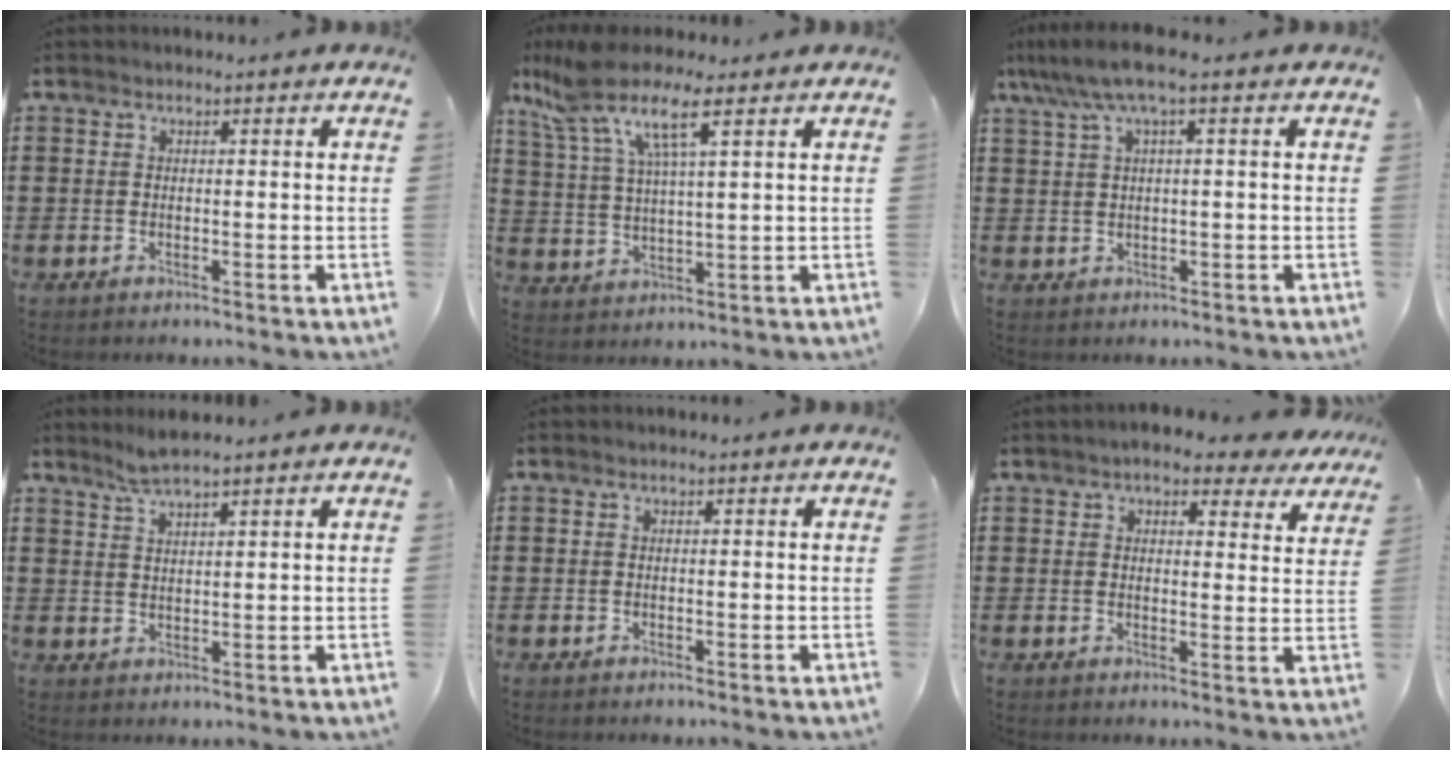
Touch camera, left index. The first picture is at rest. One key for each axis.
{"total": 9.1, "fx": 6.0, "fy": 1.4, "fz": 6.7, "tx": -0.158, "ty": -0.019, "tz": 0.102}
{"total": 4.8, "fx": 1.6, "fy": 0.4, "fz": 4.5, "tx": -0.105, "ty": -0.003, "tz": 0.020}
{"total": 3.0, "fx": 2.6, "fy": 0.0, "fz": 1.4, "tx": -0.034, "ty": 0.002, "tz": 0.049}
{"total": 0.0}
{"total": 5.3, "fx": 4.5, "fy": 1.2, "fz": 2.5, "tx": -0.054, "ty": -0.009, "tz": 0.081}